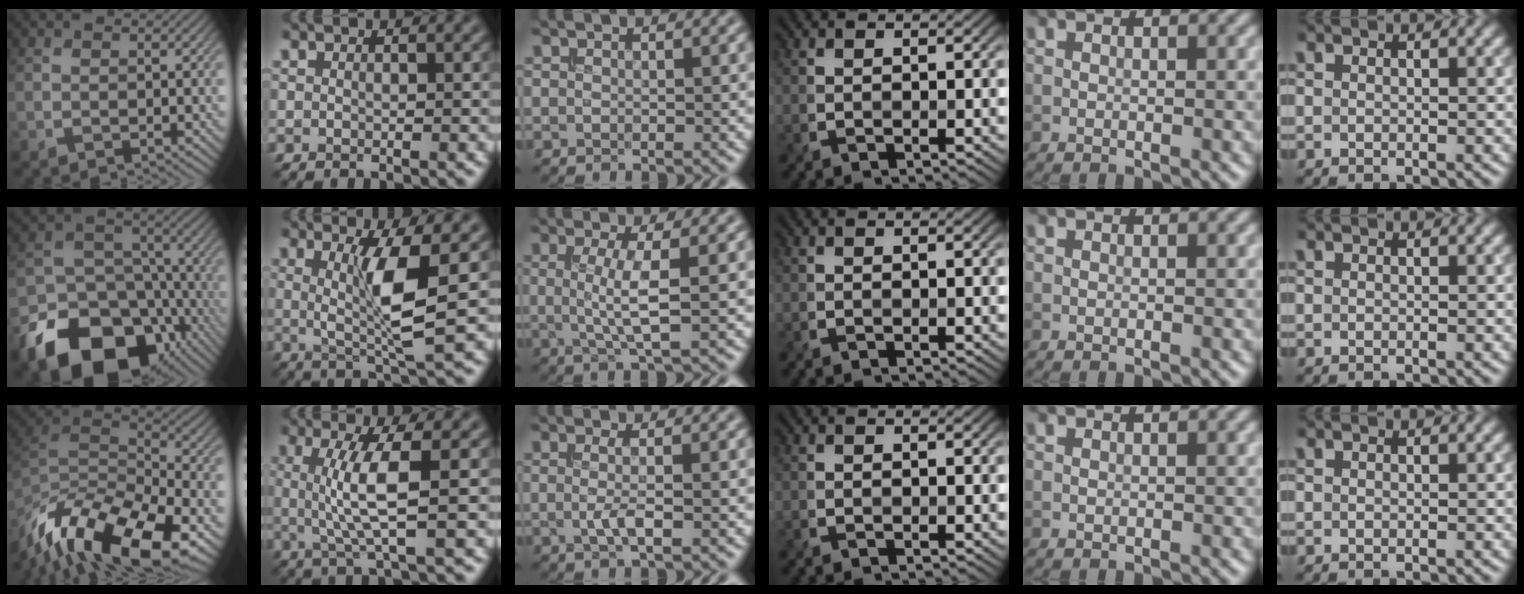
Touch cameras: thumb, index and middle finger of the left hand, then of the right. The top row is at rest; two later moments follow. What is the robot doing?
{"motion": "extract", "object": "bucket"}